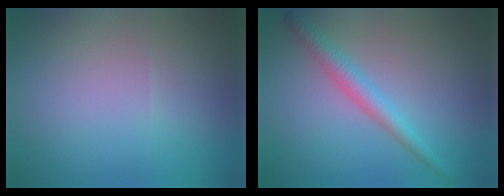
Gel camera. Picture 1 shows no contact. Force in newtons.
{"total": 2.4, "press": 2.4, "slide": 0.1}